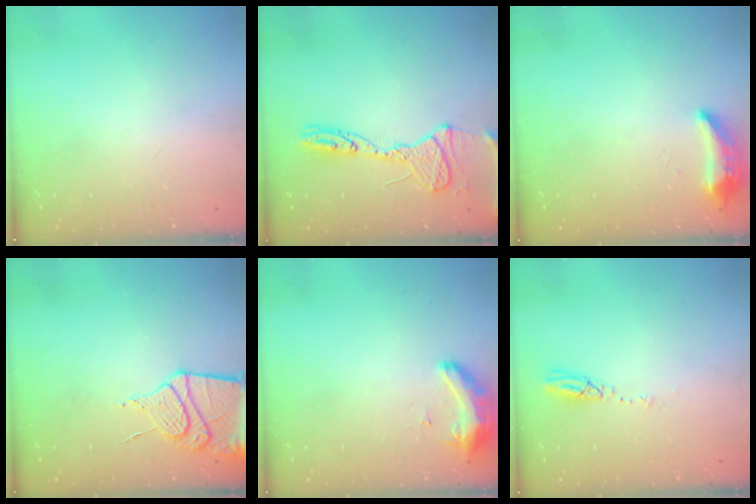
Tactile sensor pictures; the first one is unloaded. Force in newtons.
{"total": 15.5, "press": 15.4, "slide": 1.2}
{"total": 8.5, "press": 8.4, "slide": 1.6}
{"total": 13.2, "press": 13.1, "slide": 1.7}
{"total": 16.2, "press": 11.0, "slide": 11.9}
{"total": 3.6, "press": 3.6, "slide": 0.2}